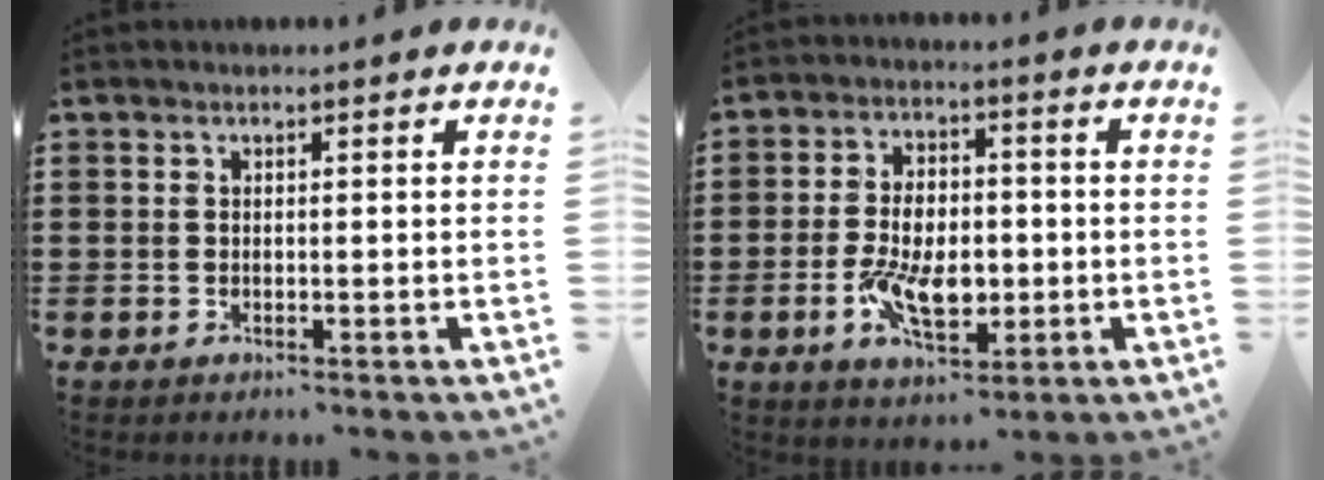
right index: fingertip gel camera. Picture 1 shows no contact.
{"total": 9.2, "force": [-2.0, 5.0, 7.5], "torque": [-0.143, 0.003, -0.036]}